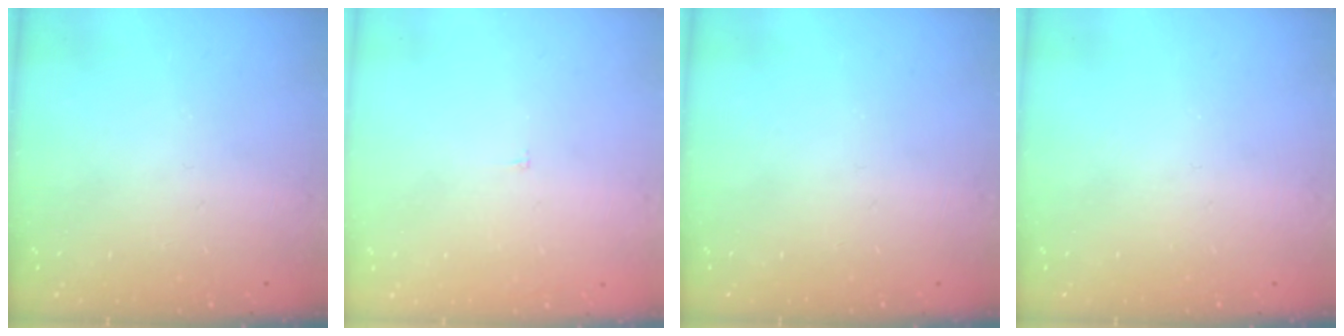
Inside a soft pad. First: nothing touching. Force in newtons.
{"total": 2.2, "press": 2.2, "slide": 0.2}
{"total": 0.0}
{"total": 0.0}